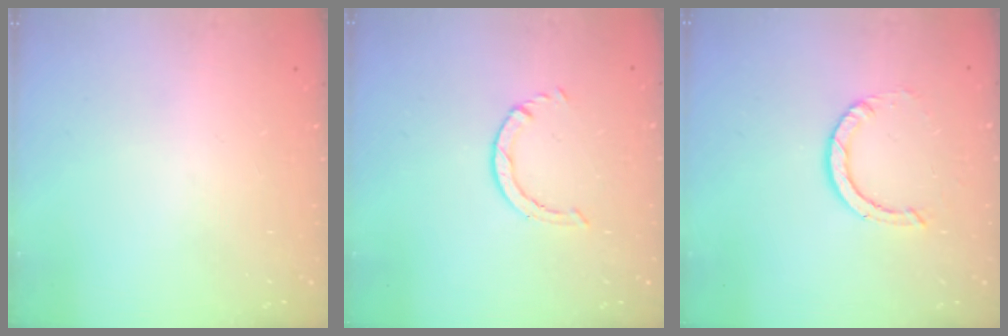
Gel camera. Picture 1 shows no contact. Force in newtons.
{"total": 0.8, "press": 0.7, "slide": 0.1}
{"total": 2.9, "press": 2.9, "slide": 0.2}